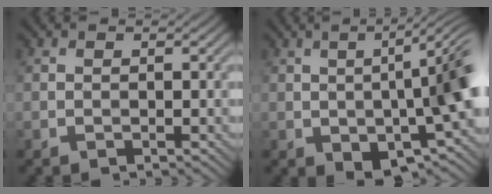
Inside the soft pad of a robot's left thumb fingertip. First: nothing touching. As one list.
[{"total": 12.6, "force": [-2.4, 4.9, 11.3], "torque": [-0.148, -0.006, -0.032]}]